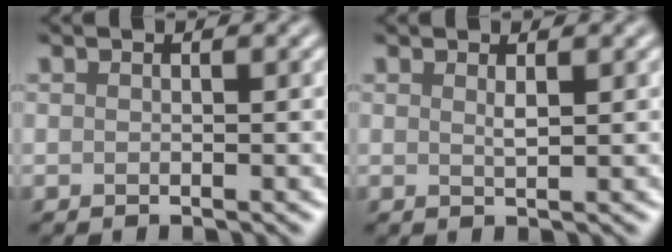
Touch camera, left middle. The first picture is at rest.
{"total": 0.8, "force": [0.5, 0.1, 0.7], "torque": [-0.011, -0.002, 0.009]}